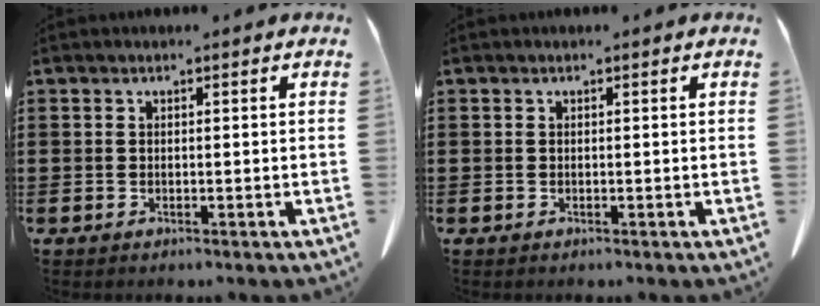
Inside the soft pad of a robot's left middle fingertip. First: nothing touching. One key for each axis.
{"total": 0.0}